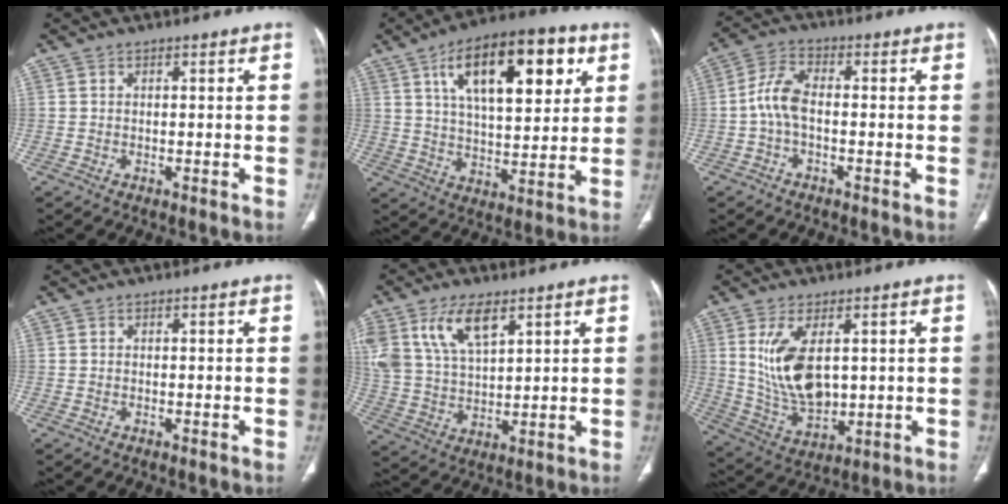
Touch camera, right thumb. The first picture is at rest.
{"total": 20.8, "force": [8.4, 9.1, 16.8], "torque": [-0.231, -0.013, 0.134]}
{"total": 5.8, "force": [-1.0, 2.8, 5.0], "torque": [-0.109, 0.019, -0.028]}
{"total": 0.0}
{"total": 12.4, "force": [6.6, 6.0, 8.6], "torque": [-0.161, -0.017, 0.137]}
{"total": 12.4, "force": [2.7, 6.5, 10.2], "torque": [-0.189, -0.019, 0.069]}